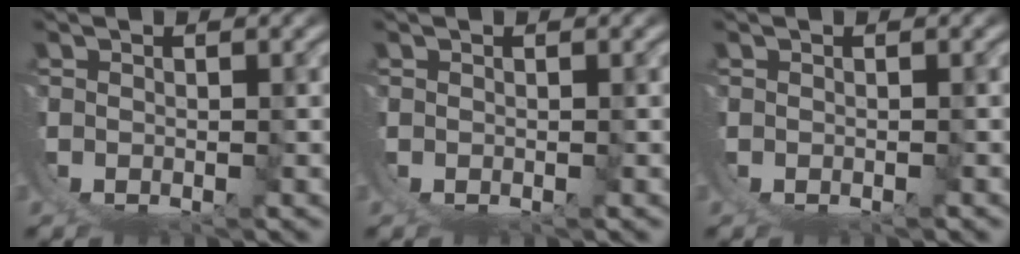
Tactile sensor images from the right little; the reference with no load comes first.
{"total": 0.0}
{"total": 0.0}